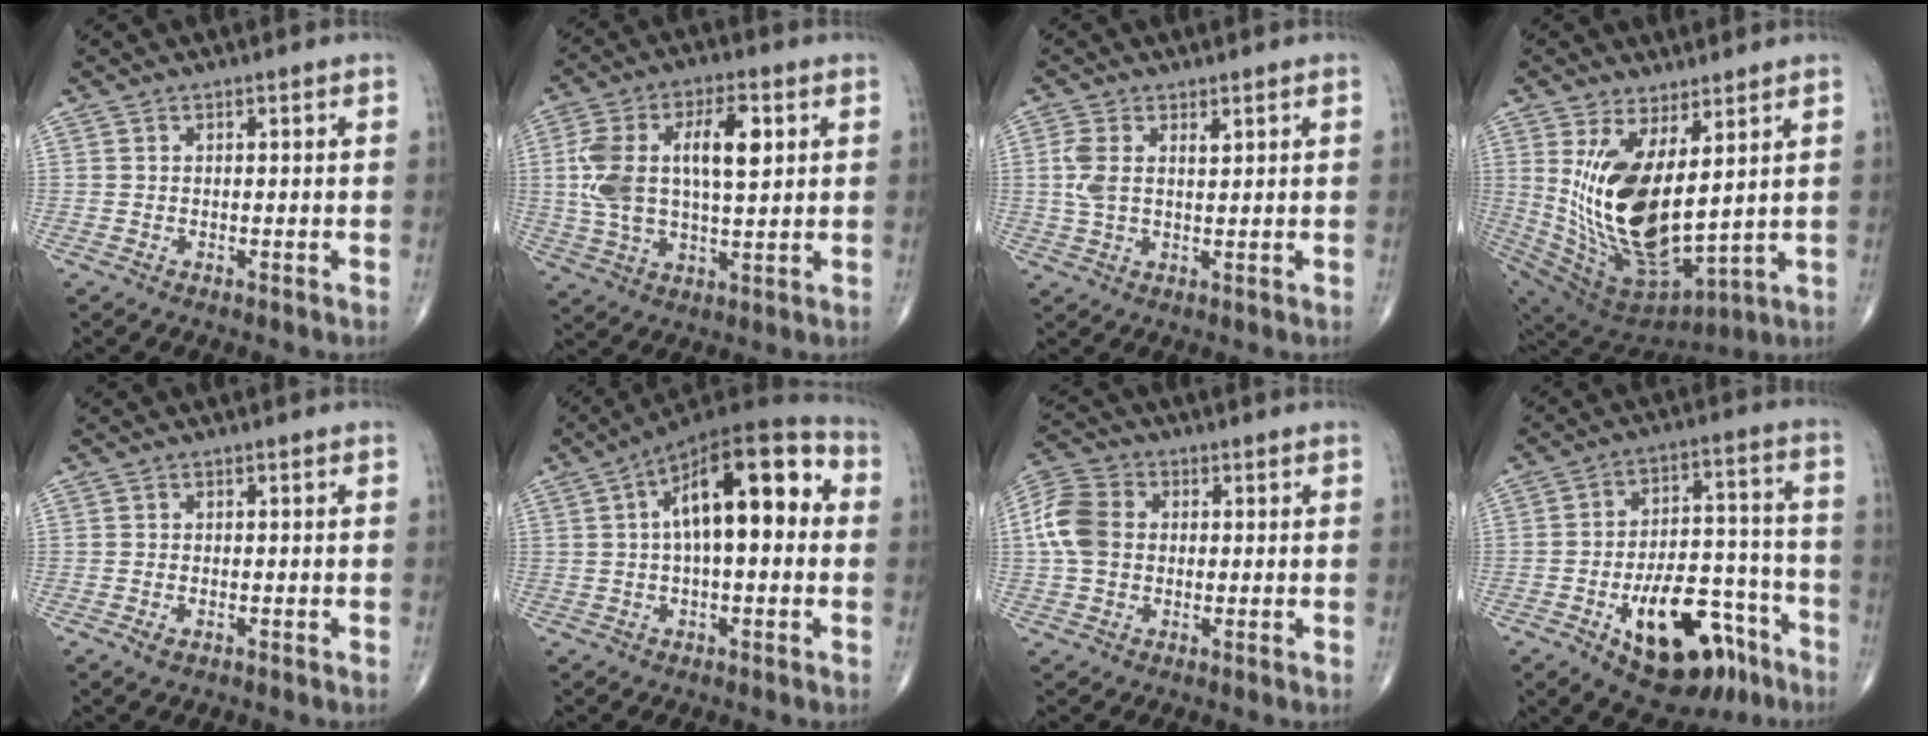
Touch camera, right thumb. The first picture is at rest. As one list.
[{"total": 15.7, "force": [3.1, 7.3, 13.6], "torque": [-0.257, 0.012, 0.058]}, {"total": 4.7, "force": [1.5, 2.4, 3.8], "torque": [-0.089, 0.005, 0.033]}, {"total": 19.7, "force": [4.0, 9.0, 17.1], "torque": [-0.325, -0.050, 0.098]}, {"total": 1.3, "force": [-0.7, 0.7, 0.9], "torque": [-0.021, -0.001, -0.010]}, {"total": 18.3, "force": [2.9, 7.8, 16.3], "torque": [-0.232, 0.042, 0.034]}, {"total": 8.8, "force": [0.4, 6.6, 5.7], "torque": [-0.118, 0.021, -0.002]}, {"total": 19.7, "force": [-10.1, 9.9, 13.8], "torque": [-0.181, 0.073, -0.140]}]